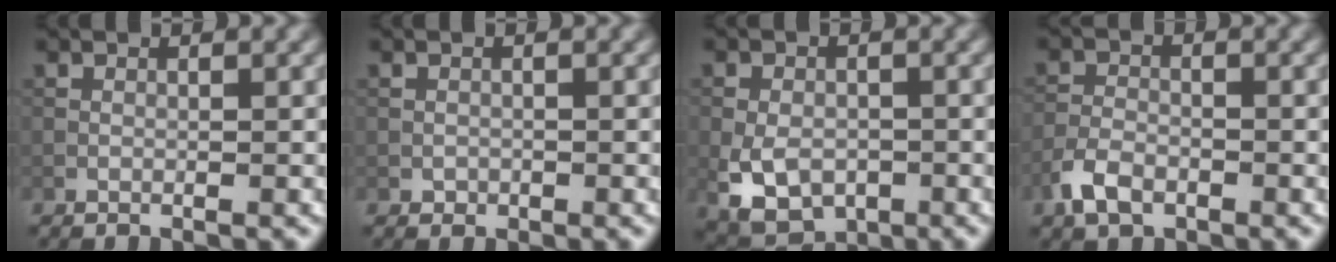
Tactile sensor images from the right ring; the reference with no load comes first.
{"total": 0.6, "force": [-0.1, 0.6, 0.0], "torque": [0.003, -0.004, -0.001]}
{"total": 5.6, "force": [-1.6, 3.8, 3.7], "torque": [-0.078, -0.013, -0.029]}
{"total": 3.0, "force": [-1.7, 1.7, 1.7], "torque": [-0.035, 0.000, -0.041]}